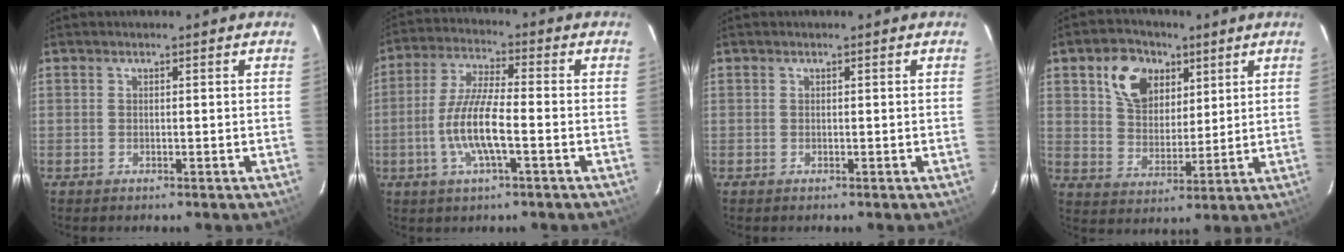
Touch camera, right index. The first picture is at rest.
{"total": 10.0, "force": [-2.9, 1.8, 9.4], "torque": [-0.195, -0.002, -0.057]}
{"total": 0.0}
{"total": 11.1, "force": [5.3, 7.8, 5.8], "torque": [-0.114, 0.026, 0.099]}